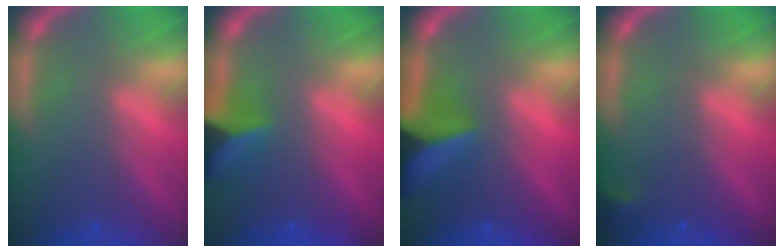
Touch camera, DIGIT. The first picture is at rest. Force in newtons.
{"total": 5.0}
{"total": 8.9}
{"total": 0.9}